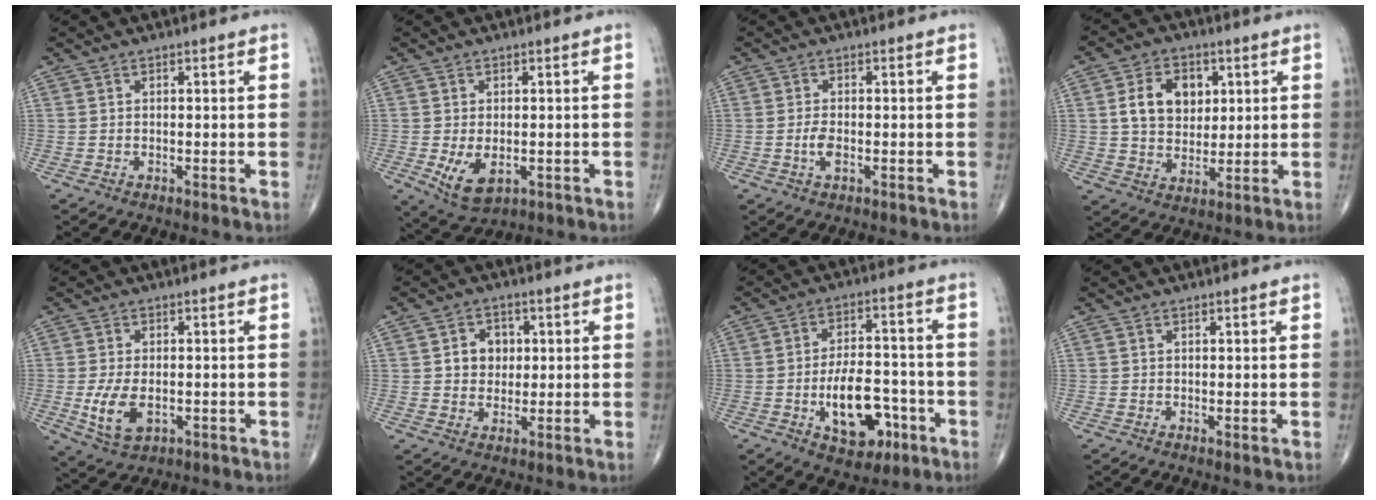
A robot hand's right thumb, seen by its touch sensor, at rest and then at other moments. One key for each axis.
{"total": 6.5, "fx": -1.4, "fy": 3.8, "fz": 5.1, "tx": -0.089, "ty": -0.014, "tz": -0.013}
{"total": 2.8, "fx": -0.7, "fy": 1.3, "fz": 2.3, "tx": -0.049, "ty": 0.002, "tz": -0.013}
{"total": 10.7, "fx": 2.8, "fy": 7.9, "fz": 6.7, "tx": -0.082, "ty": -0.007, "tz": 0.052}
{"total": 7.5, "fx": -1.5, "fy": 4.3, "fz": 6.0, "tx": -0.117, "ty": -0.007, "tz": -0.019}
{"total": 5.7, "fx": 1.0, "fy": 4.8, "fz": 2.9, "tx": -0.014, "ty": 0.001, "tz": 0.014}
{"total": 13.3, "fx": -4.6, "fy": 7.4, "fz": 10.0, "tx": -0.132, "ty": 0.030, "tz": -0.066}
{"total": 0.6, "fx": 0.0, "fy": 0.1, "fz": 0.6, "tx": -0.015, "ty": -0.005, "tz": 0.001}